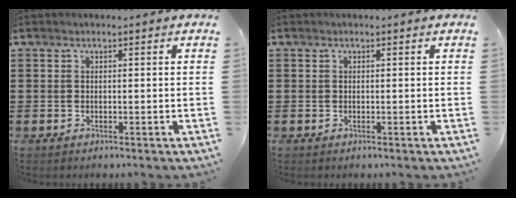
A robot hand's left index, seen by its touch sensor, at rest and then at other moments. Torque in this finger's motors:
{"motor_torque": [-0.02, 0.01, -0.02, 0.00]}